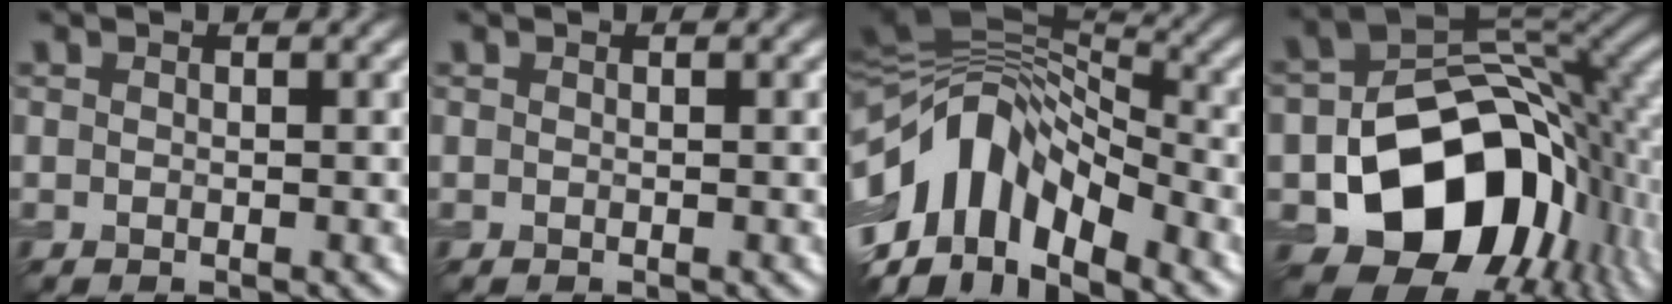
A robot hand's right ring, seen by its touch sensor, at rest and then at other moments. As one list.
[{"total": 0.0}, {"total": 13.1, "force": [-4.5, 7.6, 9.7], "torque": [-0.166, 0.020, -0.091]}, {"total": 15.6, "force": [-5.0, 11.0, 9.9], "torque": [-0.128, -0.018, -0.079]}]